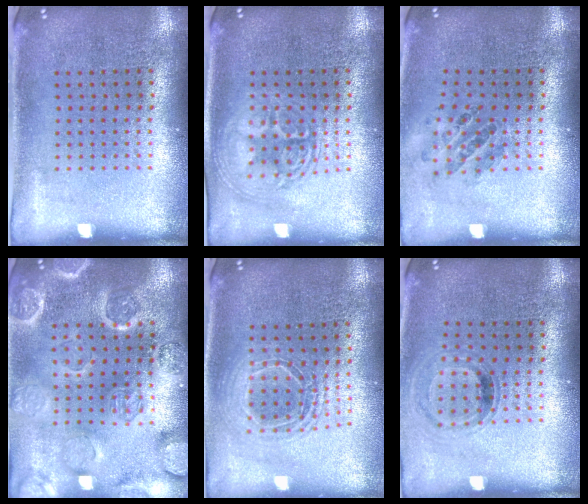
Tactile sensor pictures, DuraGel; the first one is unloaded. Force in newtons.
{"total": 2.6, "press": 2.6, "slide": 0.2}
{"total": 0.9, "press": 0.9, "slide": 0.0}
{"total": 3.5, "press": 3.4, "slide": 0.8}
{"total": 1.7, "press": 1.5, "slide": 0.9}
{"total": 0.9, "press": 0.9, "slide": 0.2}